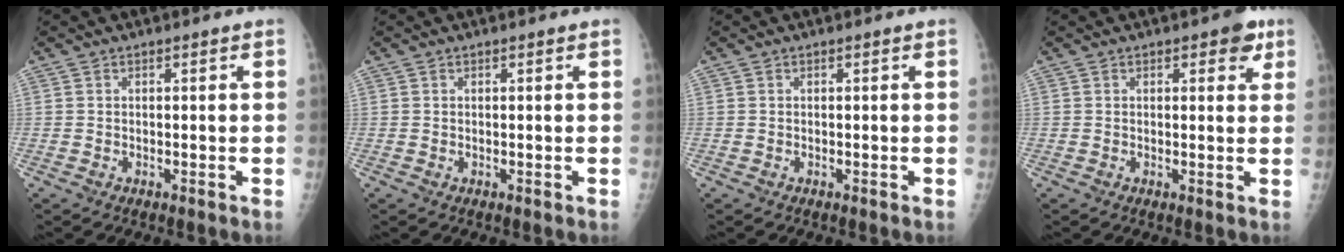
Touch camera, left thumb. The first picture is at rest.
{"total": 0.8, "force": [0.8, 0.0, 0.3], "torque": [-0.001, 0.005, 0.013]}
{"total": 0.0}
{"total": 3.9, "force": [2.2, 1.9, 2.6], "torque": [-0.010, -0.005, 0.020]}